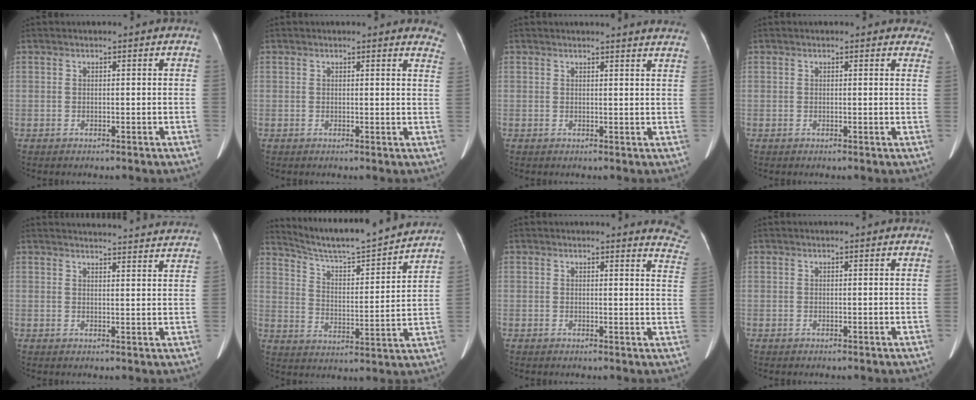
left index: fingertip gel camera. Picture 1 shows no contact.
{"total": 5.6, "force": [5.4, 1.2, 0.8], "torque": [0.019, -0.021, 0.021]}
{"total": 7.4, "force": [7.2, -0.1, 1.8], "torque": [-0.015, -0.013, 0.054]}
{"total": 4.1, "force": [3.6, 1.8, 0.6], "torque": [0.019, -0.009, 0.009]}
{"total": 20.4, "force": [19.9, 1.5, 4.3], "torque": [-0.047, -0.025, 0.227]}
{"total": 16.3, "force": [15.4, -0.2, 5.3], "torque": [-0.099, -0.005, 0.236]}
{"total": 6.1, "force": [6.1, 0.5, 0.2], "torque": [0.016, -0.055, 0.029]}
{"total": 0.0}